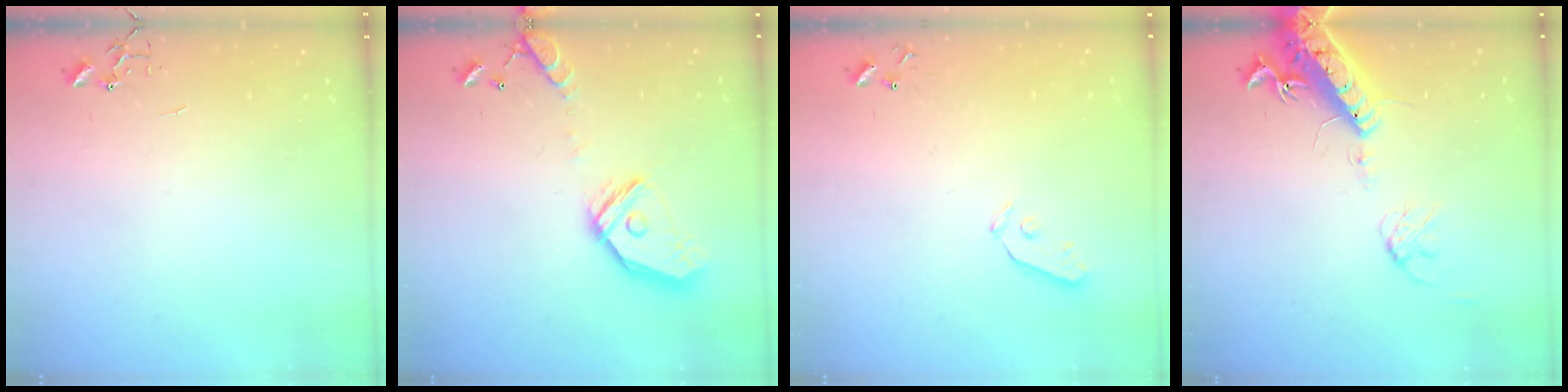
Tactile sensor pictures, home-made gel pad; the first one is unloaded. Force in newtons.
{"total": 16.6, "press": 16.4, "slide": 2.8}
{"total": 3.2, "press": 3.2, "slide": 0.4}
{"total": 16.2, "press": 15.7, "slide": 3.7}